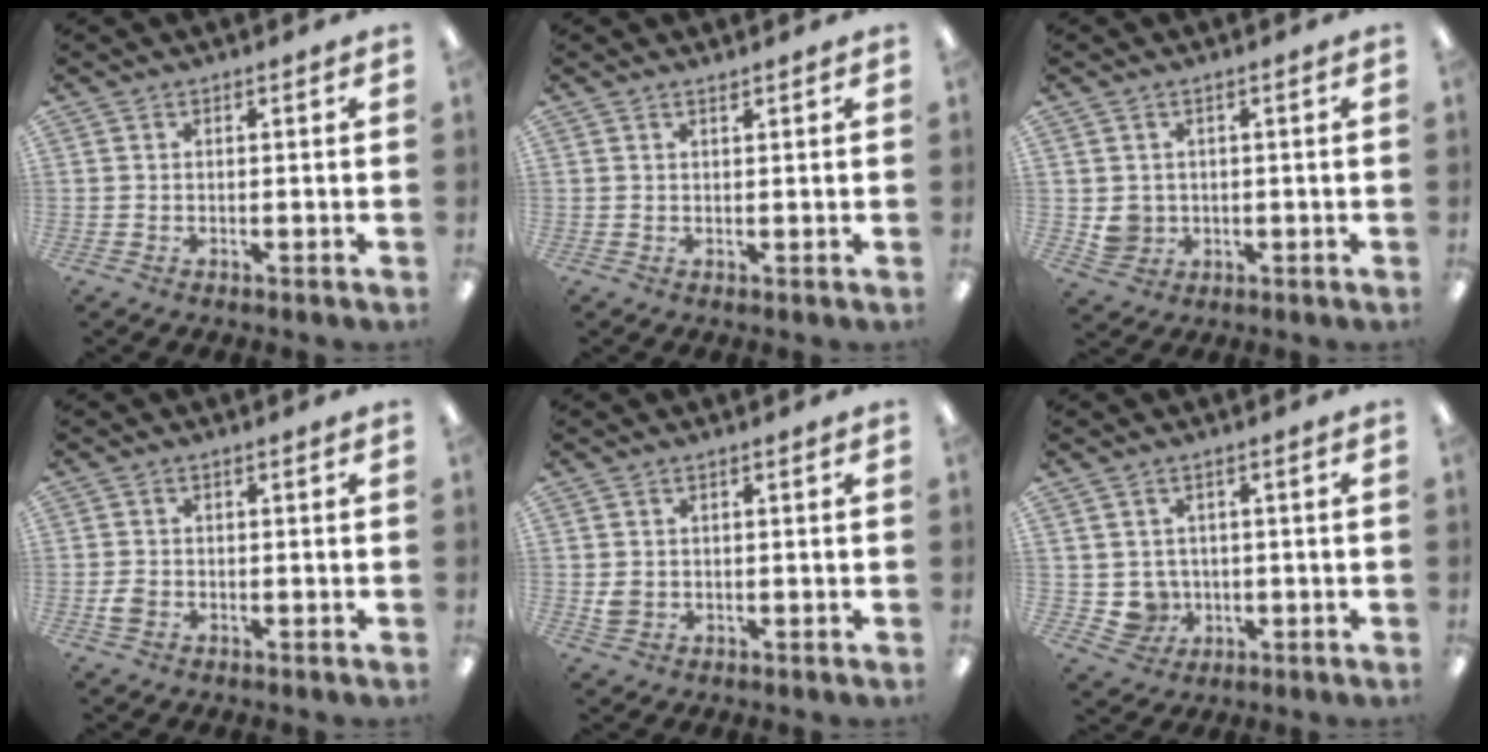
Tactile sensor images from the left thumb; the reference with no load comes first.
{"total": 0.9, "force": [0.8, 0.1, 0.2], "torque": [-0.004, -0.001, 0.016]}
{"total": 3.7, "force": [0.4, 3.5, 0.9], "torque": [-0.015, 0.003, 0.011]}
{"total": 2.3, "force": [-0.6, 1.7, 1.3], "torque": [-0.022, 0.003, -0.010]}
{"total": 2.4, "force": [0.3, 2.0, 1.2], "torque": [-0.015, 0.000, 0.004]}
{"total": 4.3, "force": [0.5, 4.1, 1.0], "torque": [-0.027, 0.002, 0.011]}